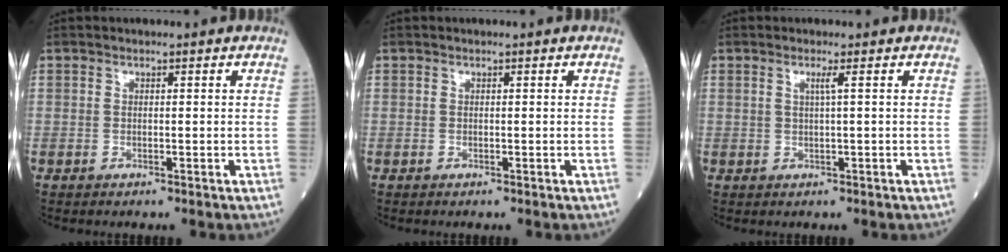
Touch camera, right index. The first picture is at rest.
{"total": 0.0}
{"total": 1.3, "force": [0.4, -0.4, 1.1], "torque": [-0.025, -0.002, 0.009]}